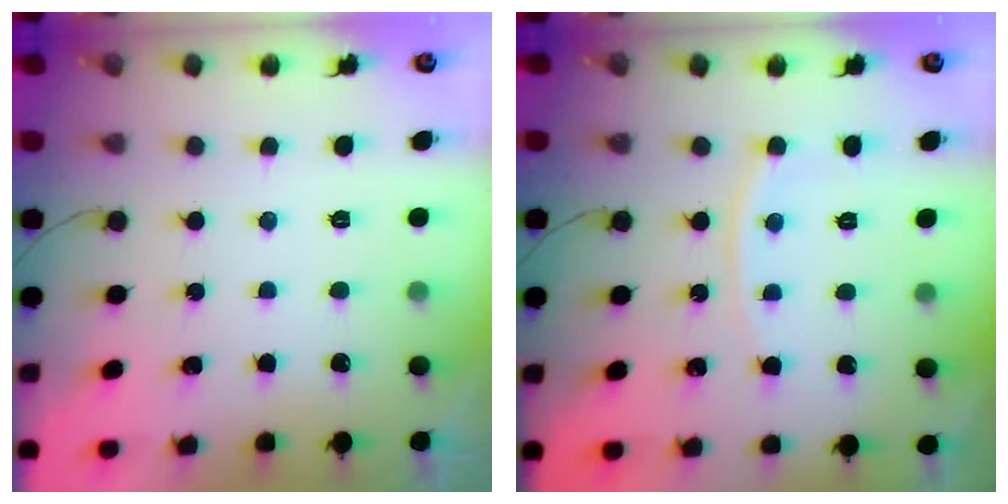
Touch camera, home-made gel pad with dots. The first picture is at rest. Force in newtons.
{"total": 4.6, "press": 4.5, "slide": 0.7}